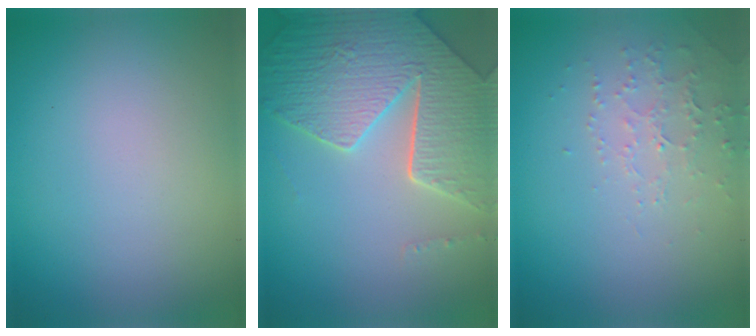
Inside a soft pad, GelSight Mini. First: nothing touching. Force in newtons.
{"total": 7.8, "press": 5.8, "slide": 5.3}
{"total": 1.9, "press": 1.8, "slide": 0.6}